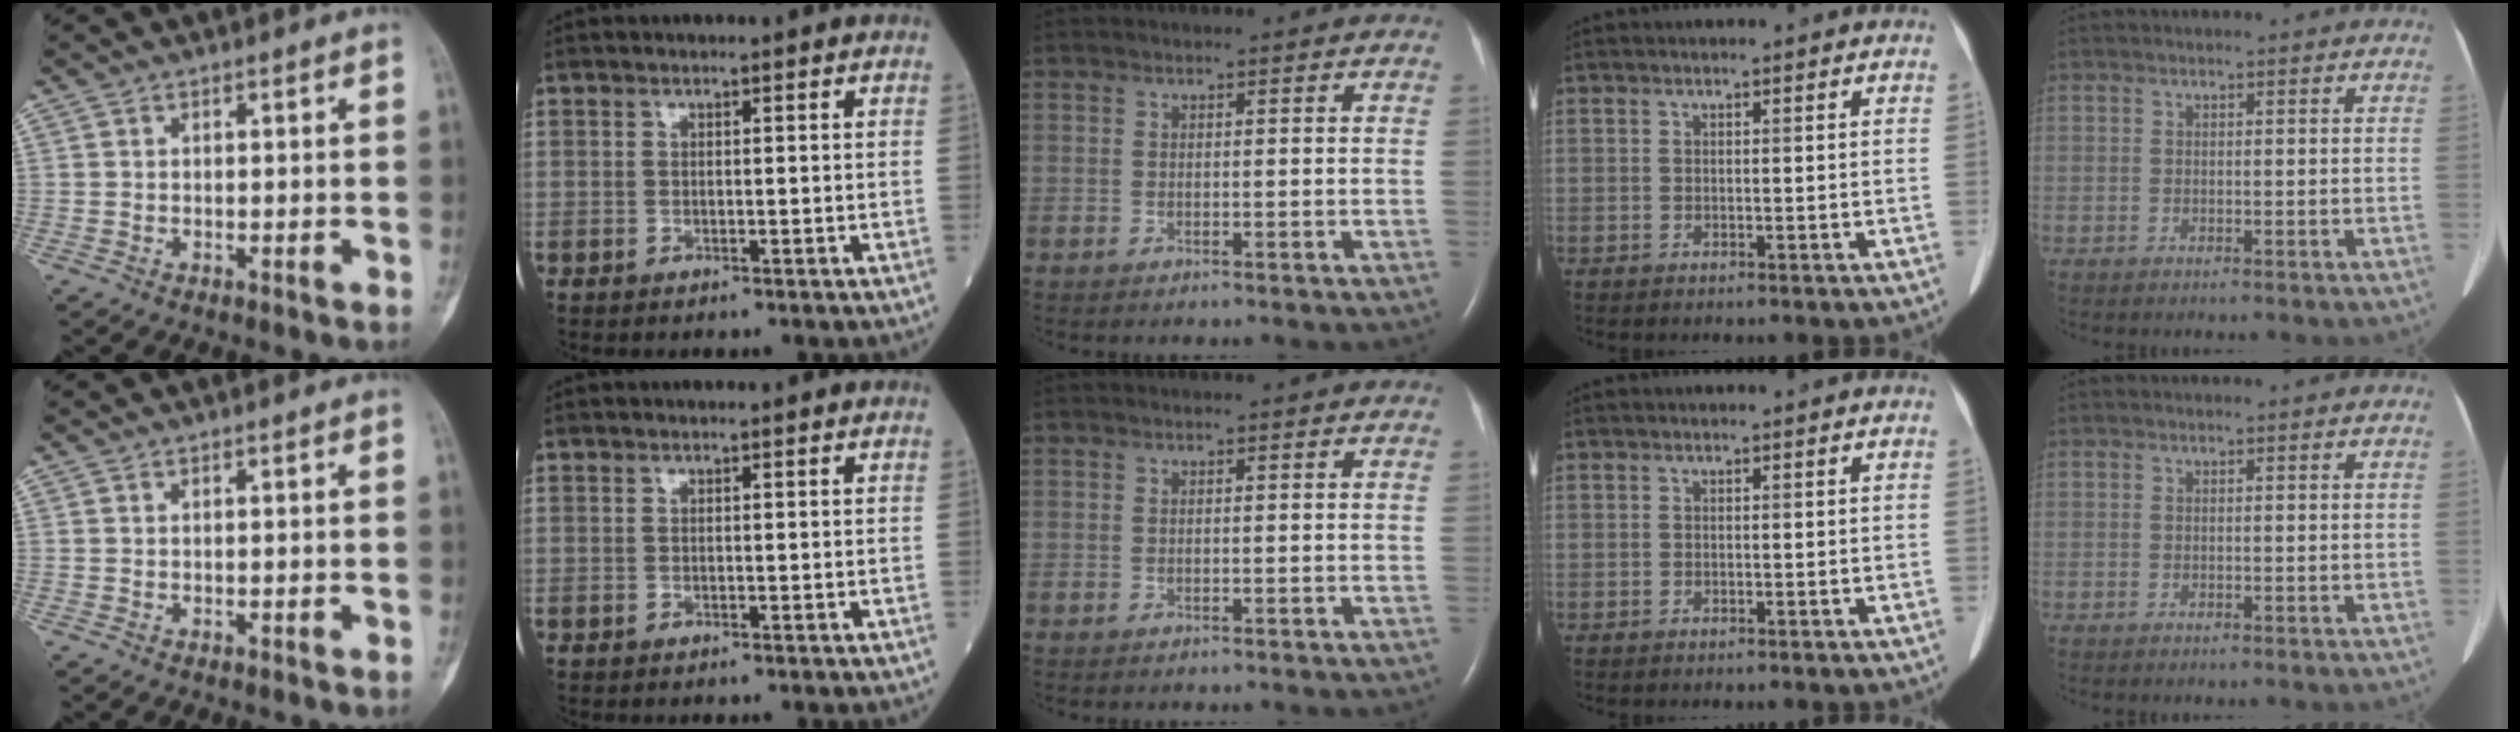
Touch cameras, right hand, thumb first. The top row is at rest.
{}